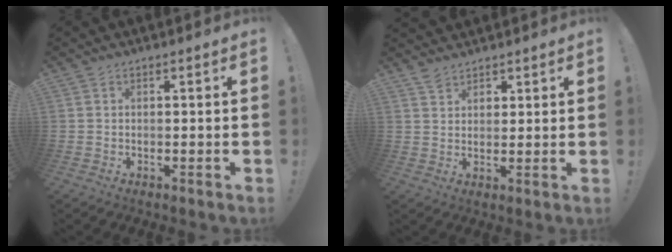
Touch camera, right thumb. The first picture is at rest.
{"total": 4.6, "force": [3.8, 2.5, 0.5], "torque": [0.001, -0.021, 0.070]}